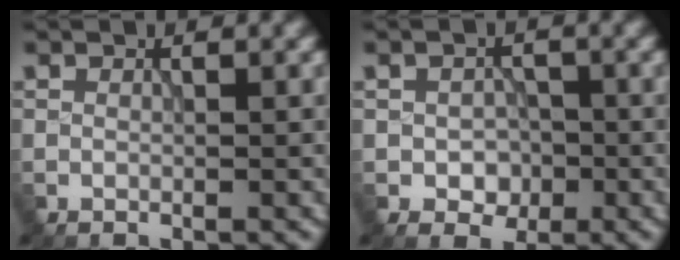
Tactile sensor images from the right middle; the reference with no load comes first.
{"total": 2.2, "force": [-0.5, 1.8, 1.2], "torque": [-0.017, -0.005, -0.010]}